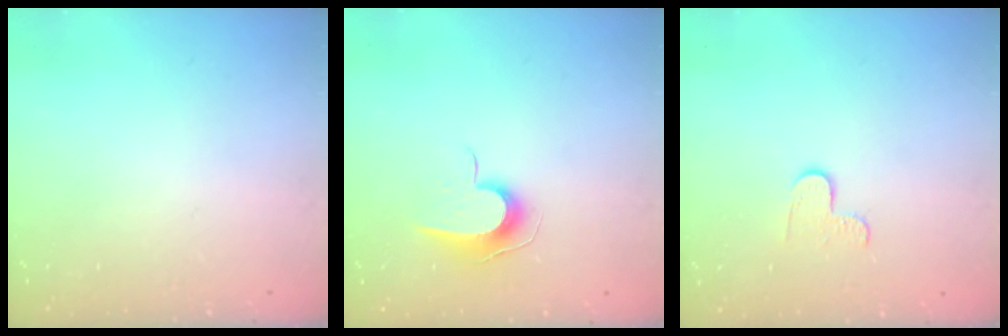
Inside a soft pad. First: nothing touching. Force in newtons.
{"total": 8.8, "press": 8.7, "slide": 0.8}
{"total": 2.9, "press": 2.9, "slide": 0.3}